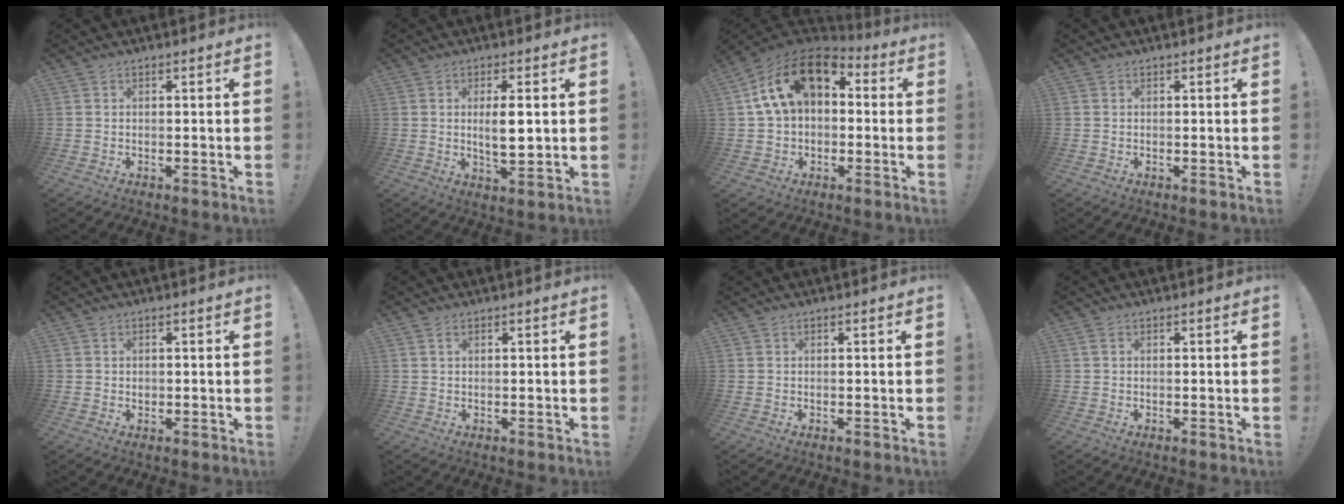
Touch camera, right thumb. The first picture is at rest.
{"total": 6.5, "force": [1.0, 2.1, 6.1], "torque": [-0.106, -0.014, 0.010]}
{"total": 17.8, "force": [6.1, 11.0, 12.6], "torque": [-0.207, -0.005, 0.111]}
{"total": 0.0}
{"total": 0.8, "force": [0.3, 0.7, 0.1], "torque": [-0.004, 0.004, 0.005]}
{"total": 0.9, "force": [0.5, 0.2, 0.8], "torque": [-0.015, 0.002, 0.008]}
{"total": 0.0}
{"total": 0.6, "force": [0.1, 0.2, 0.6], "torque": [-0.011, 0.000, 0.002]}